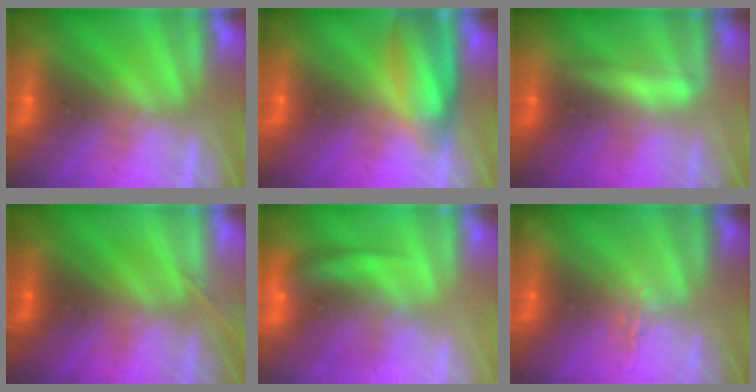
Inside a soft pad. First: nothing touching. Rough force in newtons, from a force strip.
{"total": 6.9}
{"total": 2.1}
{"total": 1.4}
{"total": 10.8}
{"total": 1.2}